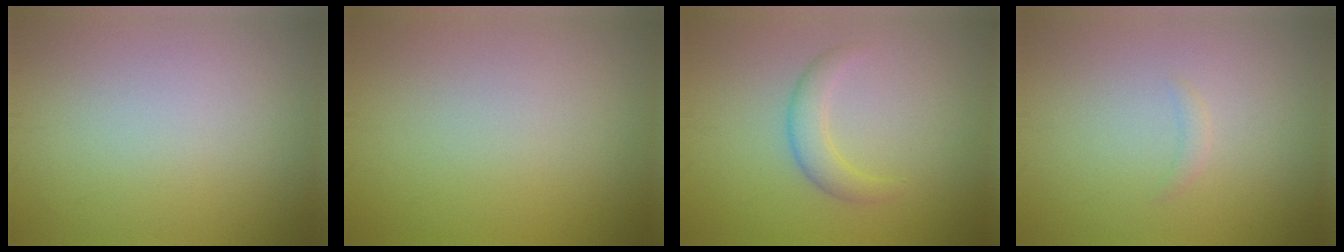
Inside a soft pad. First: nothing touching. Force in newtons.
{"total": 0.0}
{"total": 2.2, "press": 2.2, "slide": 0.2}
{"total": 0.7, "press": 0.7, "slide": 0.1}